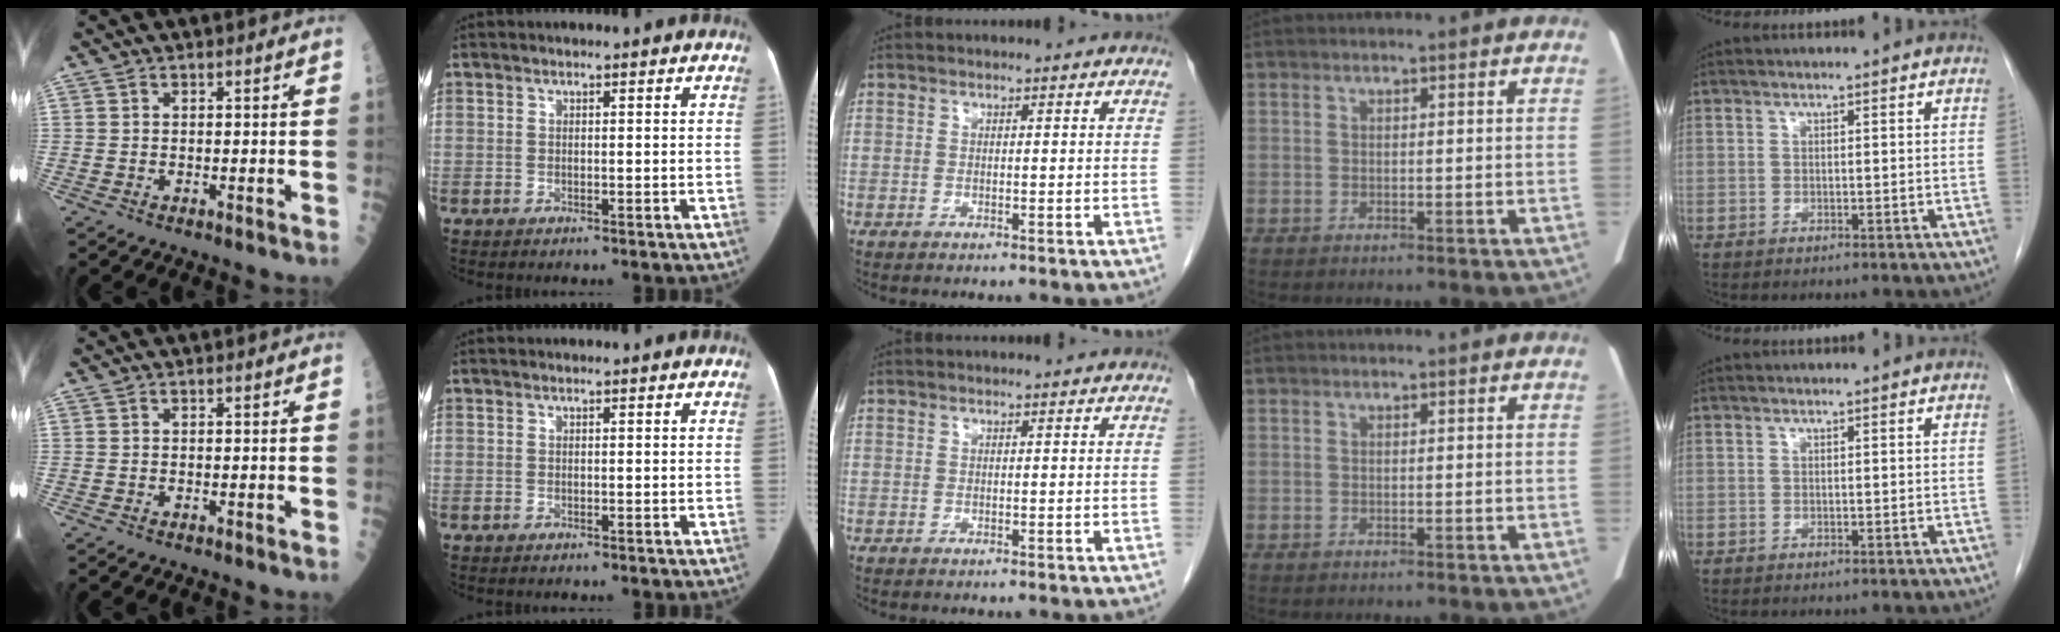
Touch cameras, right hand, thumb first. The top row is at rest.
{}